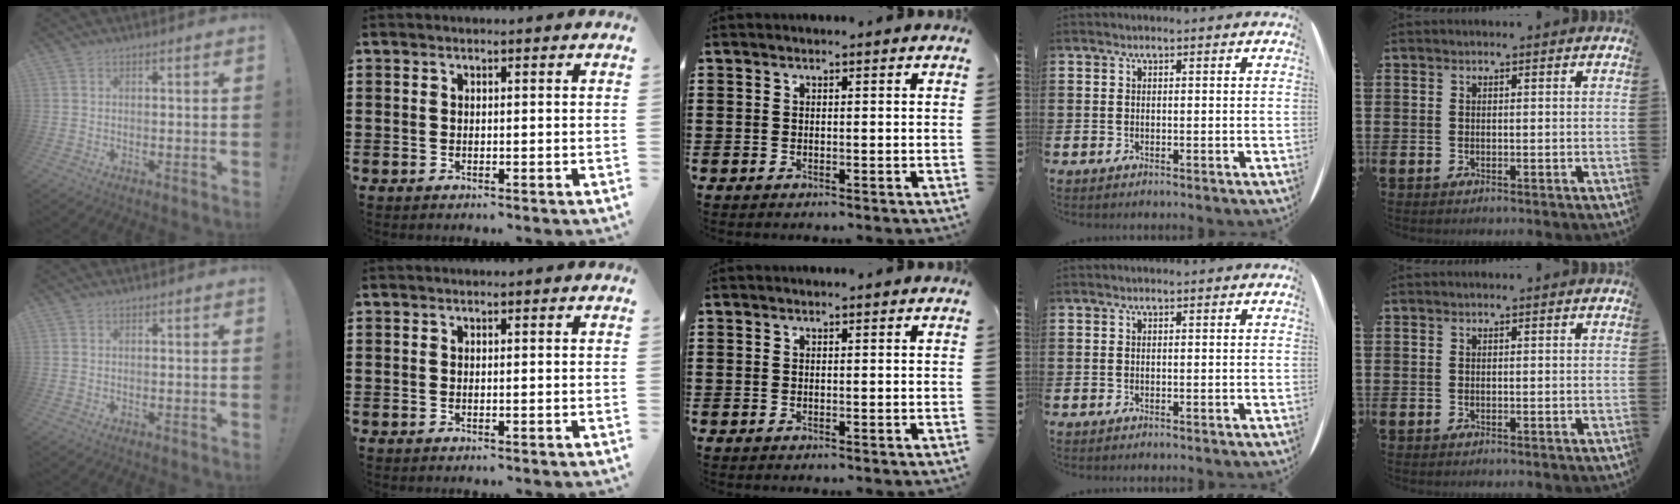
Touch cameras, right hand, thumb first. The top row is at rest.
{}